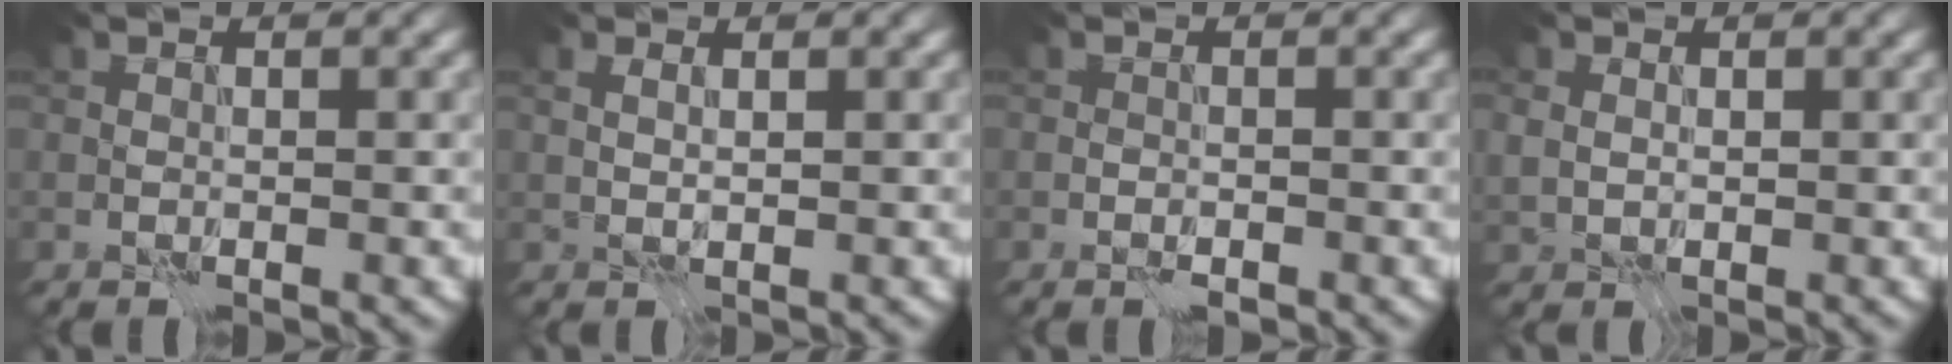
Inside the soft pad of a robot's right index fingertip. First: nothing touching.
{"total": 1.0, "force": [0.9, 0.1, 0.4], "torque": [-0.009, -0.005, 0.019]}
{"total": 0.8, "force": [-0.6, 0.3, 0.3], "torque": [-0.006, 0.000, -0.012]}
{"total": 1.1, "force": [0.6, 0.9, 0.3], "torque": [-0.008, -0.001, 0.013]}